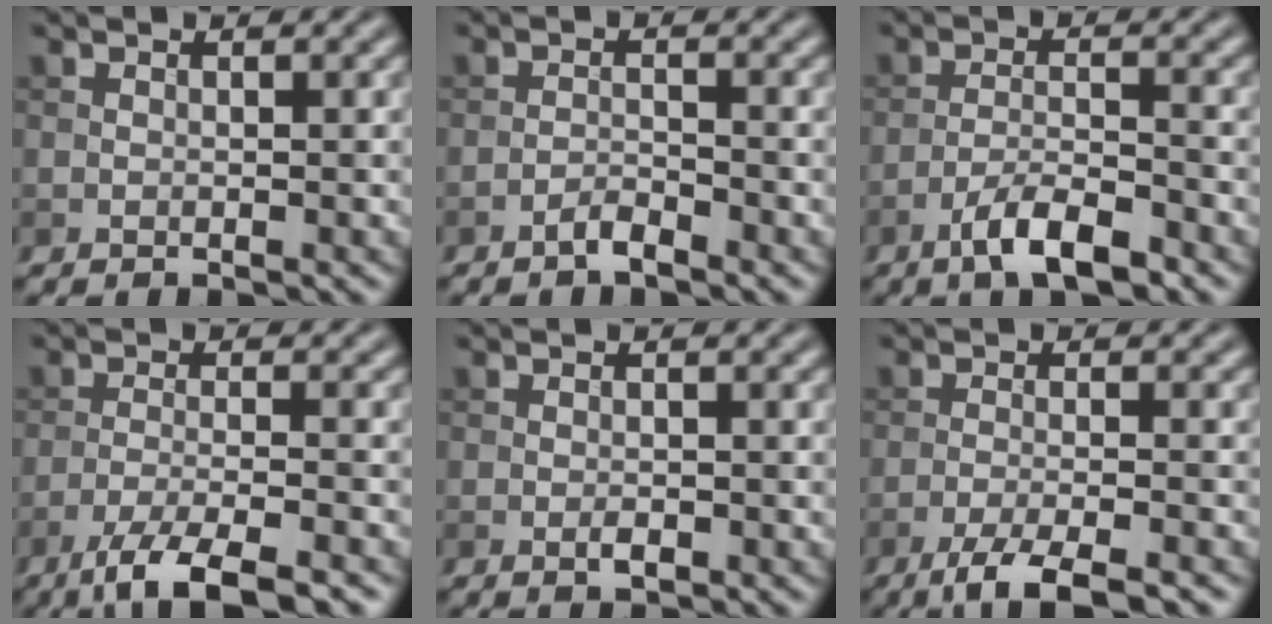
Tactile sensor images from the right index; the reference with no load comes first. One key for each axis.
{"total": 1.5, "fx": -1.3, "fy": 0.3, "fz": 0.8, "tx": -0.015, "ty": 0.005, "tz": -0.028}
{"total": 4.8, "fx": -3.2, "fy": 1.2, "fz": 3.4, "tx": -0.064, "ty": 0.003, "tz": -0.060}
{"total": 5.8, "fx": -4.1, "fy": 1.1, "fz": 3.9, "tx": -0.065, "ty": -0.003, "tz": -0.078}
{"total": 1.1, "fx": -0.5, "fy": 0.5, "fz": 0.9, "tx": -0.014, "ty": 0.000, "tz": -0.008}
{"total": 4.4, "fx": -3.1, "fy": 0.8, "fz": 3.0, "tx": -0.051, "ty": -0.002, "tz": -0.061}